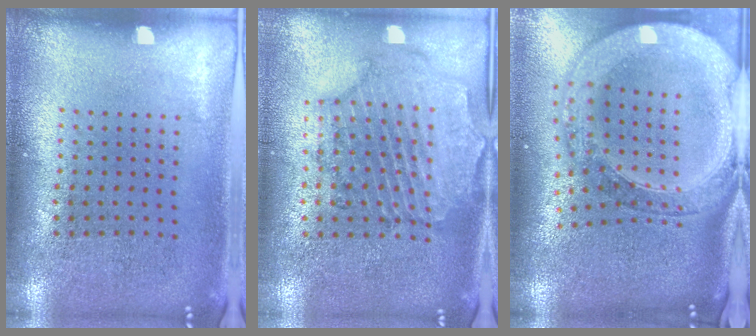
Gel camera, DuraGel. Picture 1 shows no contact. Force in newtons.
{"total": 0.8, "press": 0.7, "slide": 0.3}
{"total": 3.8, "press": 3.0, "slide": 2.4}